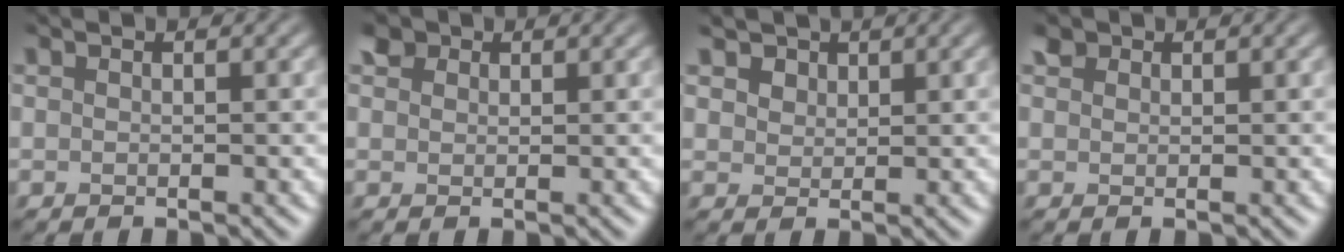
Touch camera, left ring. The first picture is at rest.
{"total": 1.6, "force": [0.9, 1.3, 0.6], "torque": [-0.016, 0.002, 0.015]}
{"total": 2.2, "force": [1.3, 1.6, 0.7], "torque": [-0.029, -0.016, 0.030]}
{"total": 1.1, "force": [0.6, 0.9, 0.2], "torque": [-0.007, 0.003, 0.008]}